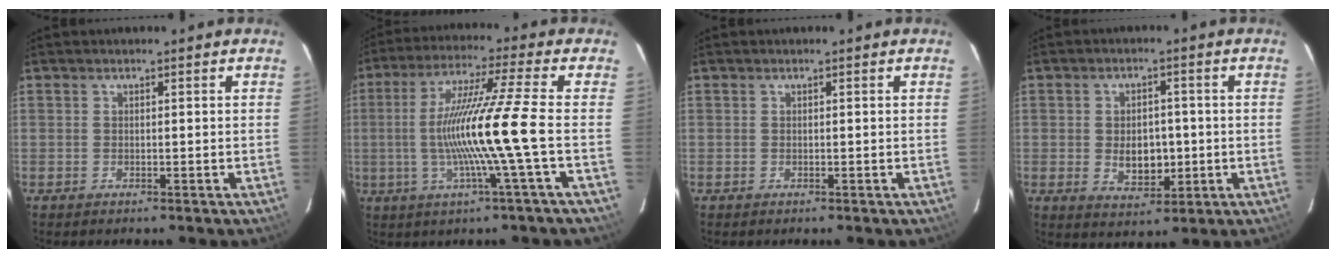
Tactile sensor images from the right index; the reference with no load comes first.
{"total": 13.9, "force": [-2.5, -2.6, 13.4], "torque": [-0.242, -0.007, -0.040]}
{"total": 0.0}
{"total": 6.9, "force": [-0.8, 4.7, 4.9], "torque": [-0.089, -0.003, -0.001]}